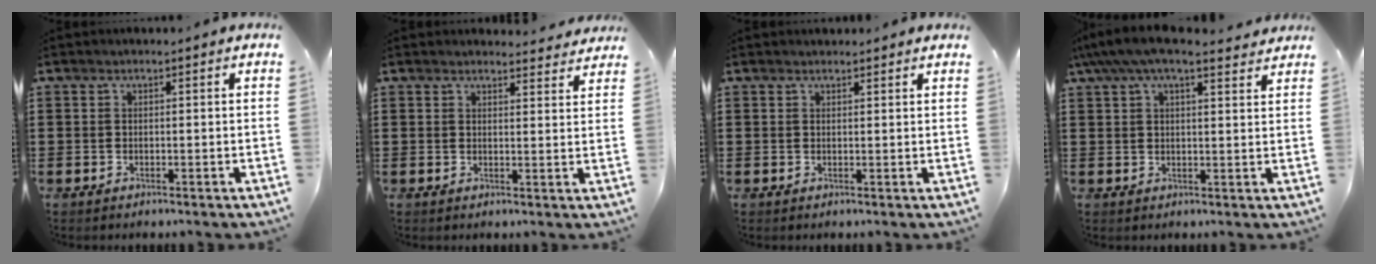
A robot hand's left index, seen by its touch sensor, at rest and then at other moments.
{"total": 2.6, "force": [2.6, 0.4, 0.3], "torque": [-0.006, -0.008, 0.047]}
{"total": 1.1, "force": [1.1, 0.2, 0.1], "torque": [-0.004, 0.002, 0.021]}
{"total": 6.0, "force": [4.7, 1.5, 3.4], "torque": [-0.078, -0.005, 0.084]}